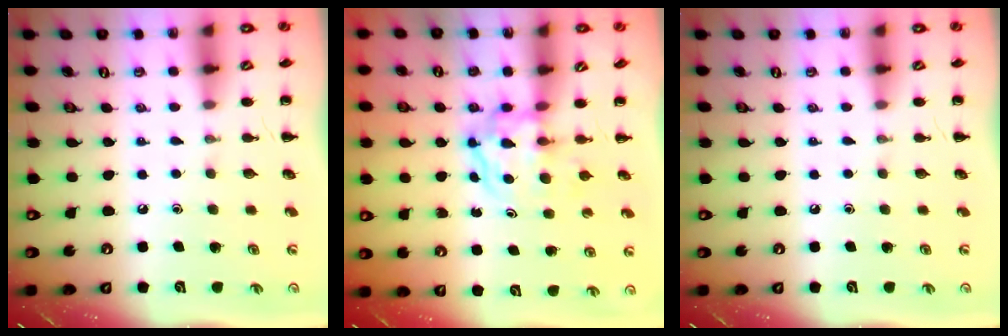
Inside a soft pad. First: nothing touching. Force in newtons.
{"total": 3.8, "press": 3.8, "slide": 0.4}
{"total": 0.0}